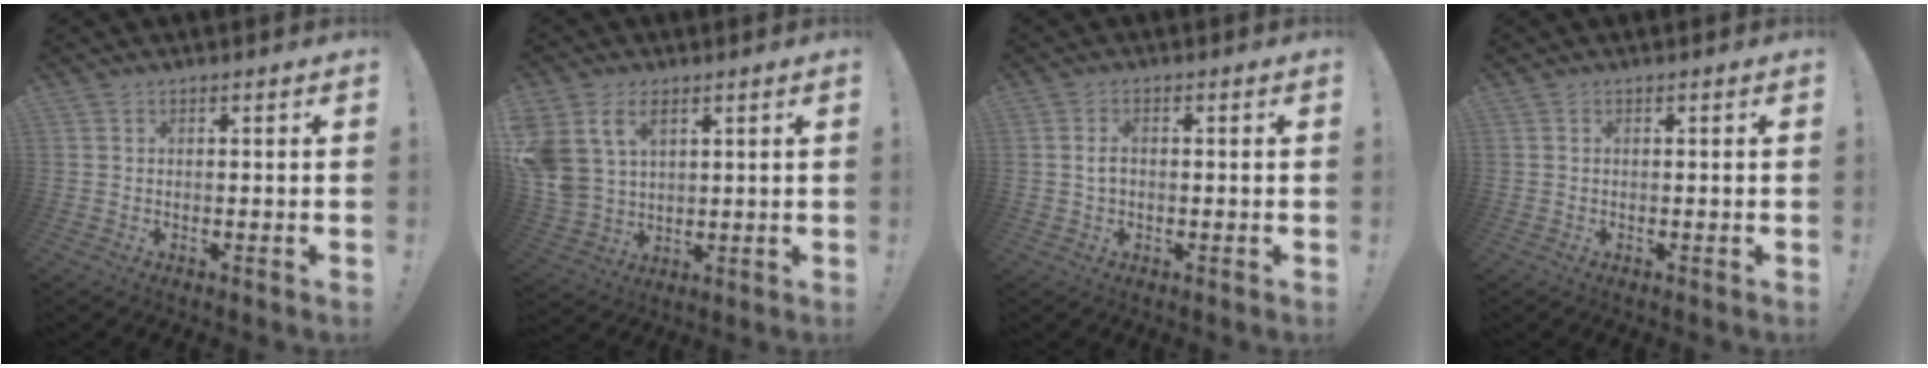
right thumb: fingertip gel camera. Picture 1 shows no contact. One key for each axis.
{"total": 10.8, "fx": 5.4, "fy": 7.4, "fz": 5.8, "tx": -0.126, "ty": -0.019, "tz": 0.112}
{"total": 2.1, "fx": 0.1, "fy": 1.2, "fz": 1.7, "tx": -0.024, "ty": 0.002, "tz": 0.000}
{"total": 0.0}